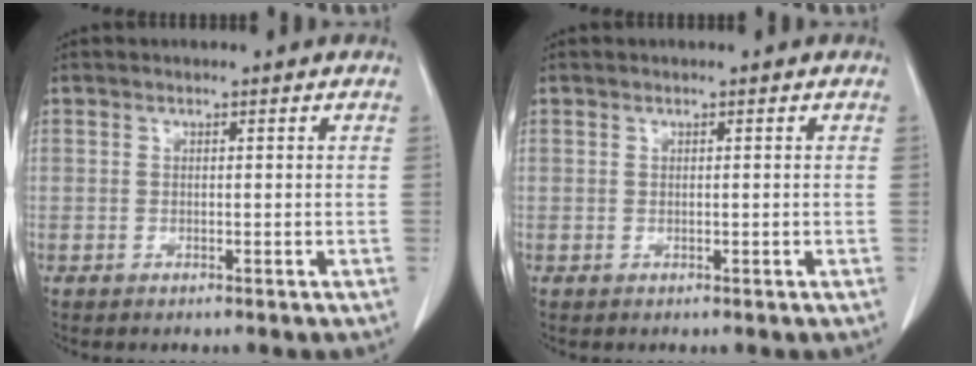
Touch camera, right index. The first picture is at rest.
{"total": 0.0}